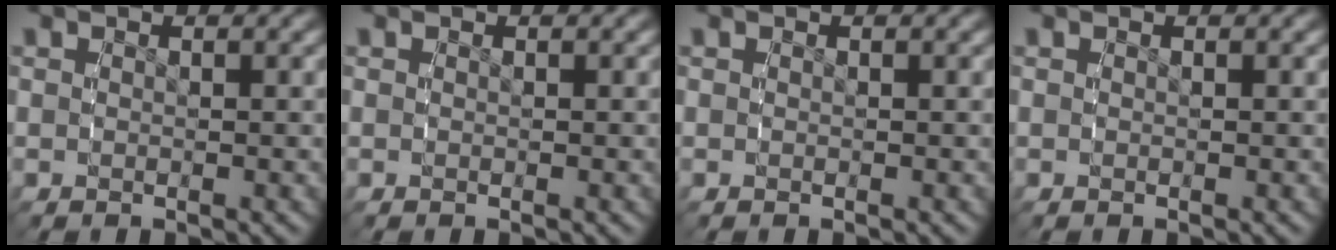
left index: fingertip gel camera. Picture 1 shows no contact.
{"total": 0.0}
{"total": 0.0}
{"total": 0.0}